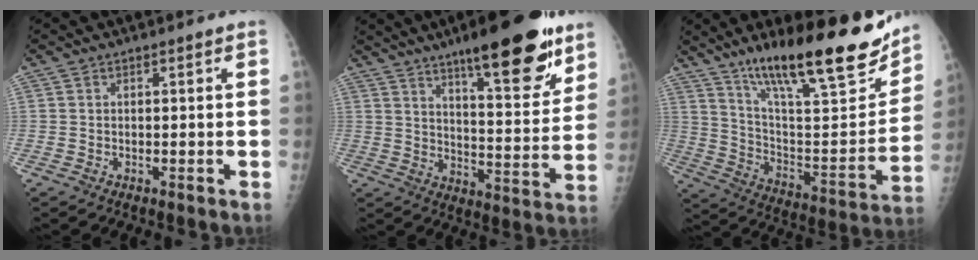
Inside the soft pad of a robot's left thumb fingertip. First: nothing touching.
{"total": 19.9, "force": [12.8, 5.1, 14.4], "torque": [-0.173, -0.067, 0.192]}
{"total": 27.3, "force": [18.4, 6.6, 19.1], "torque": [-0.267, -0.069, 0.301]}